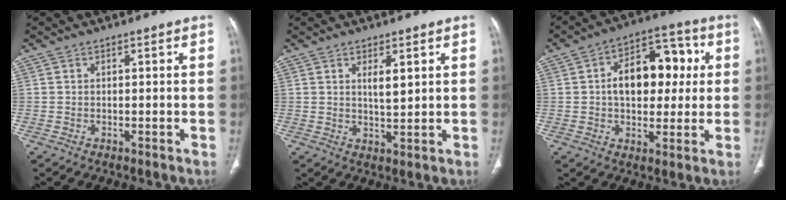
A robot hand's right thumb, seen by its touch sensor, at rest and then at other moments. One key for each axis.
{"total": 3.9, "fx": 1.6, "fy": 1.1, "fz": 3.3, "tx": -0.053, "ty": -0.017, "tz": 0.030}
{"total": 15.0, "fx": 1.9, "fy": 9.6, "fz": 11.4, "tx": -0.127, "ty": 0.026, "tz": 0.022}